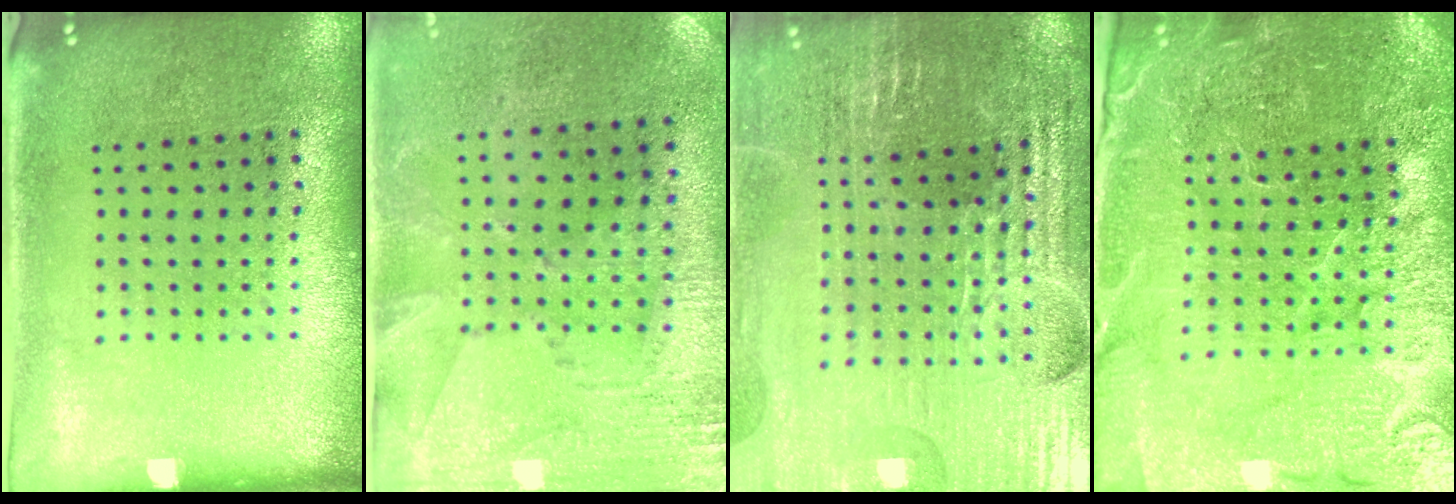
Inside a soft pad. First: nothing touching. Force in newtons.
{"total": 2.7, "press": 2.3, "slide": 1.5}
{"total": 4.4, "press": 4.2, "slide": 1.2}
{"total": 5.0, "press": 4.7, "slide": 1.8}